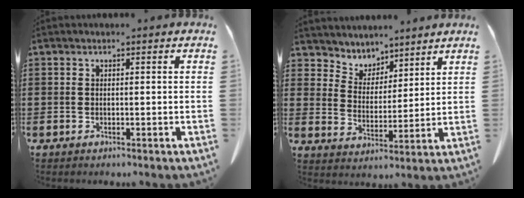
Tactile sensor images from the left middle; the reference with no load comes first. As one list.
[{"total": 4.5, "force": [4.1, 1.9, -0.7], "torque": [-0.016, -0.027, 0.070]}]